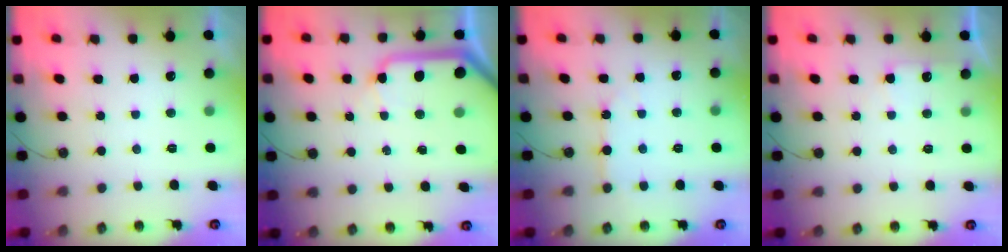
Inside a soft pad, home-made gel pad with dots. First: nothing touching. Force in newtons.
{"total": 12.1, "press": 12.0, "slide": 1.4}
{"total": 4.9, "press": 4.9, "slide": 0.6}
{"total": 5.1, "press": 5.0, "slide": 0.6}